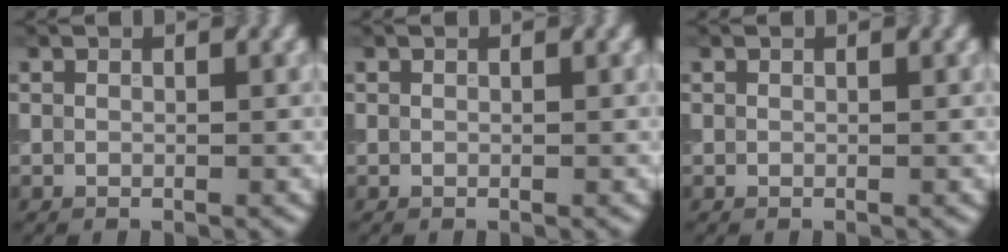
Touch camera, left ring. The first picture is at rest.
{"total": 0.0}
{"total": 0.0}